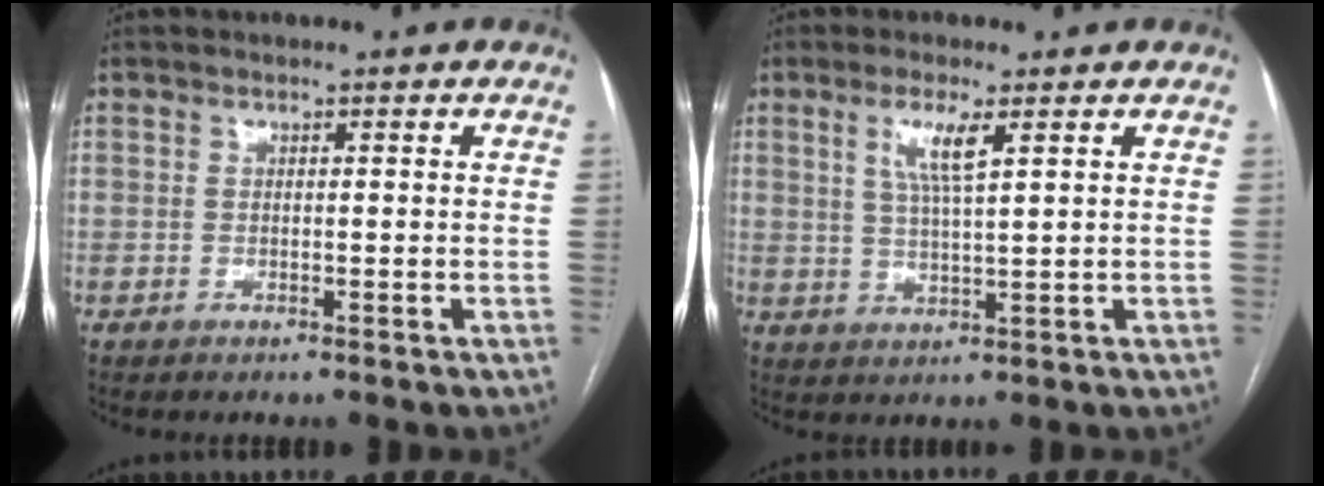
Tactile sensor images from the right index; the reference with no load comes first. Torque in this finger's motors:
{"motor_torque": [0.84, 0.31, 0.46, 0.14]}